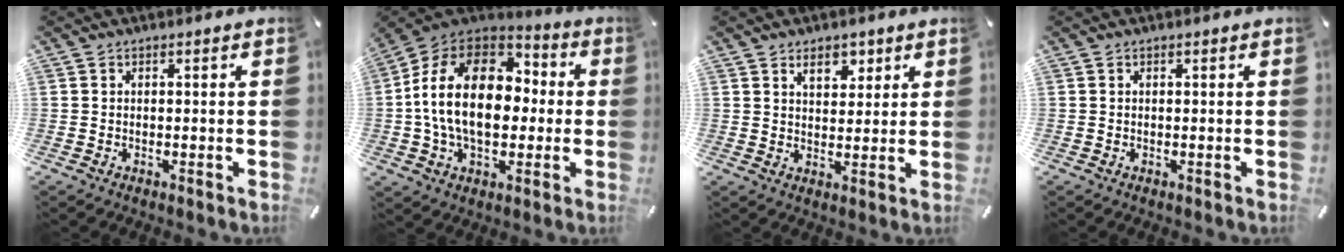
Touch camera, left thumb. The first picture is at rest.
{"total": 21.6, "force": [-0.2, 15.0, 15.6], "torque": [-0.306, 0.020, -0.004]}
{"total": 5.7, "force": [3.3, 3.6, 2.9], "torque": [-0.028, -0.007, 0.052]}
{"total": 0.0}